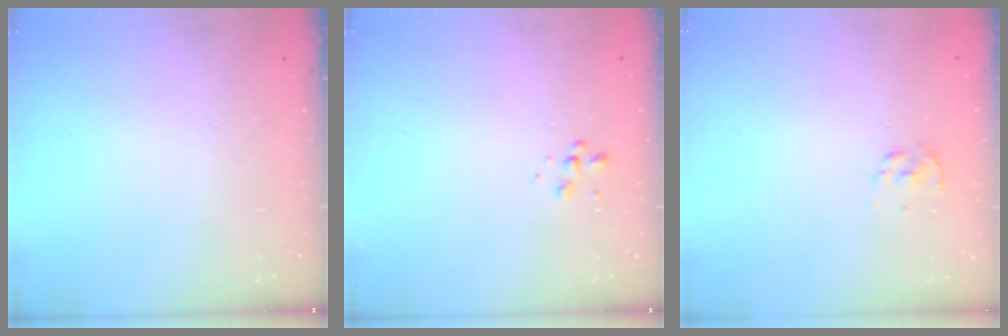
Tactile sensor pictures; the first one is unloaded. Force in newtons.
{"total": 0.5, "press": 0.5, "slide": 0.0}
{"total": 2.3, "press": 2.1, "slide": 0.9}